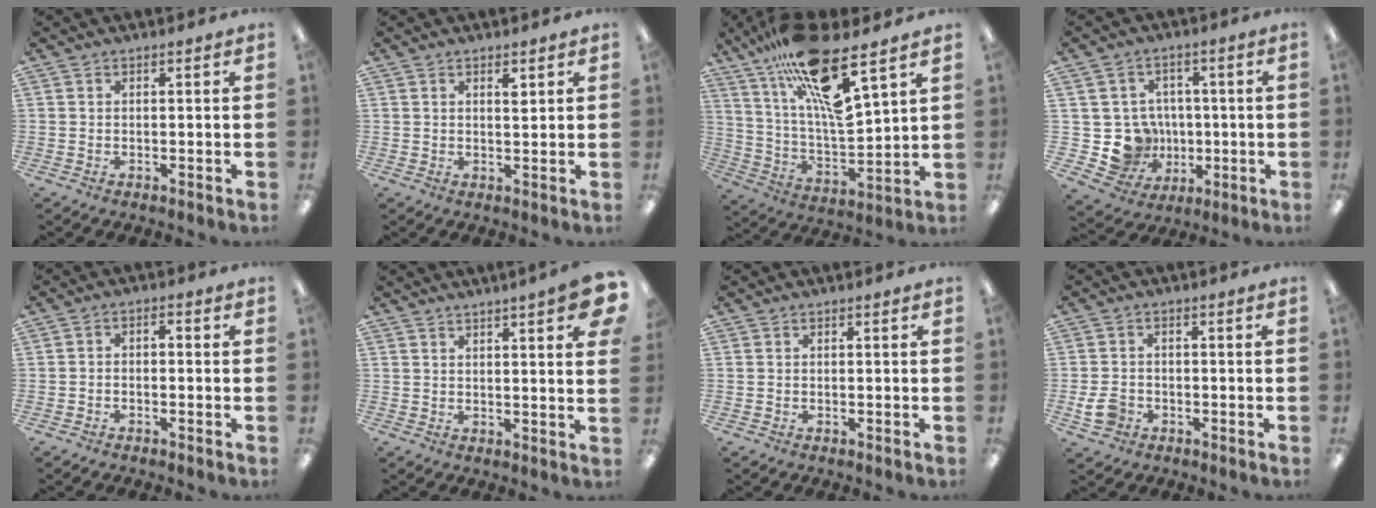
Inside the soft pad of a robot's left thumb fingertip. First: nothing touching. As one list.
[{"total": 2.3, "force": [1.3, 0.9, 1.7], "torque": [-0.021, -0.006, 0.020]}, {"total": 20.2, "force": [13.6, 4.3, 14.3], "torque": [-0.264, -0.082, 0.224]}, {"total": 11.5, "force": [-1.0, 10.9, 3.4], "torque": [-0.082, 0.012, 0.000]}, {"total": 2.2, "force": [-1.7, 0.7, 1.1], "torque": [-0.017, 0.010, -0.033]}, {"total": 6.6, "force": [4.0, 0.8, 5.2], "torque": [-0.067, -0.021, 0.060]}, {"total": 0.0}, {"total": 5.2, "force": [-2.3, 3.8, 2.7], "torque": [-0.052, 0.011, -0.040]}]